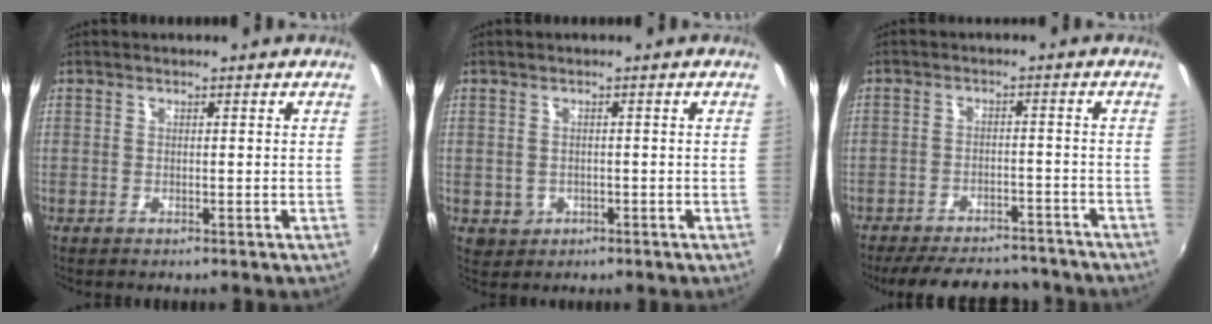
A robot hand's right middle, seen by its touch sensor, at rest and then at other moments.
{"total": 2.8, "force": [-0.6, 2.6, 0.8], "torque": [-0.017, -0.002, -0.003]}
{"total": 16.2, "force": [-13.8, 5.7, 6.2], "torque": [-0.139, 0.015, -0.177]}